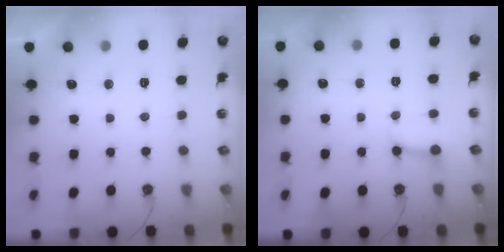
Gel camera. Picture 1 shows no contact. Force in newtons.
{"total": 2.5, "press": 2.5, "slide": 0.0}